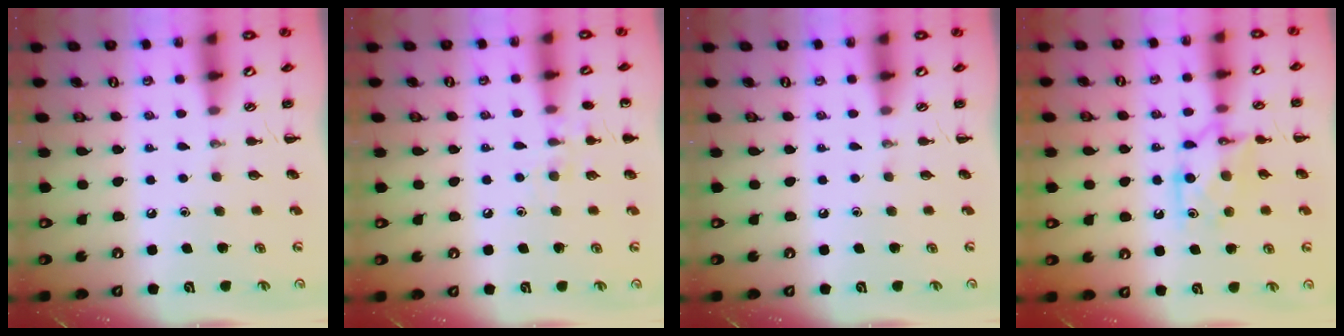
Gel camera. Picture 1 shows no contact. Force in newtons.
{"total": 7.9, "press": 7.6, "slide": 2.0}
{"total": 0.0}
{"total": 8.6, "press": 8.6, "slide": 0.9}